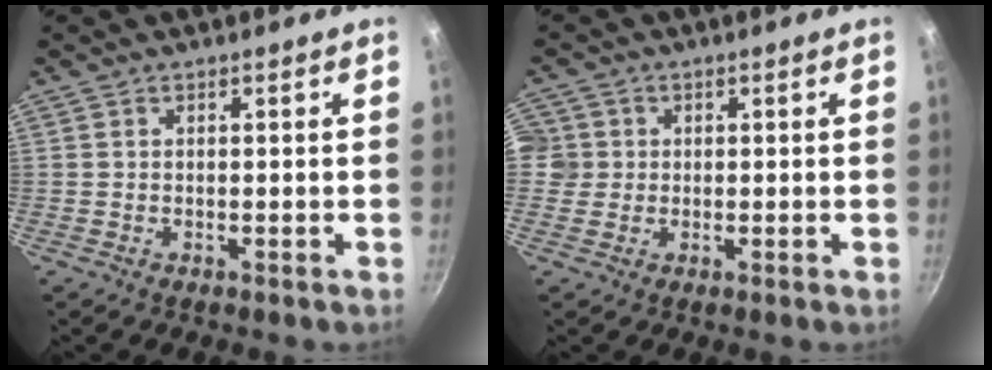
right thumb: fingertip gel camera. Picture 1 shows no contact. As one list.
[{"total": 4.7, "force": [0.3, 4.6, 1.0], "torque": [0.007, 0.007, -0.001]}]